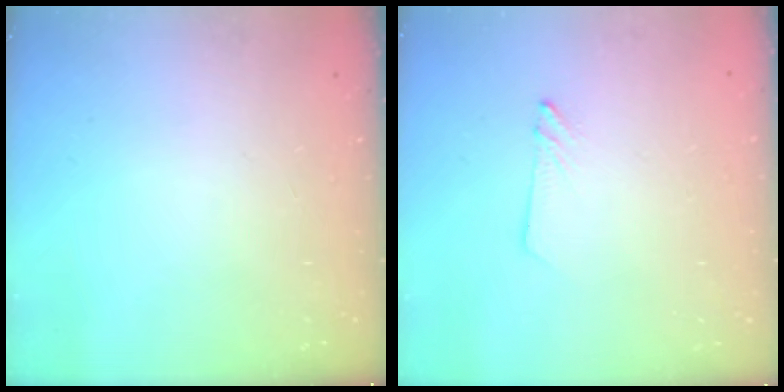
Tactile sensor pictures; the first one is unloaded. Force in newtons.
{"total": 1.5, "press": 1.5, "slide": 0.1}